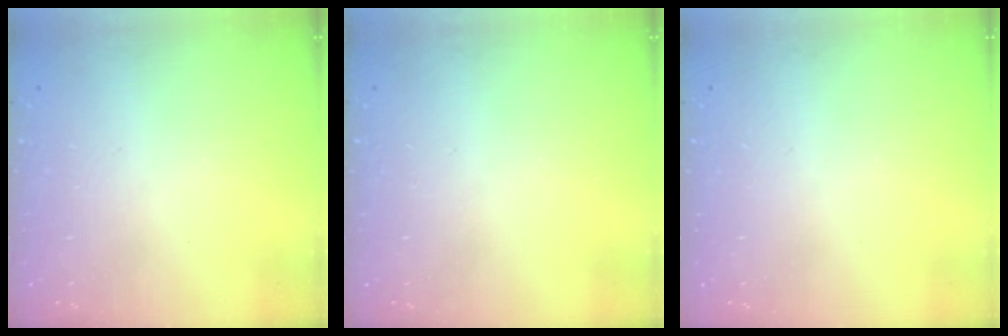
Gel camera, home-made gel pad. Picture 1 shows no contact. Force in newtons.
{"total": 0.0}
{"total": 0.0}